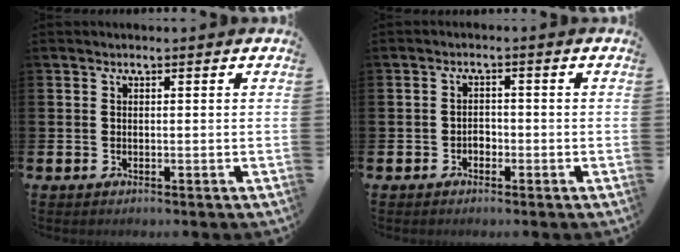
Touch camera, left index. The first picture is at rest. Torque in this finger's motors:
{"motor_torque": [0.06, 0.02, 0.02, 0.03]}